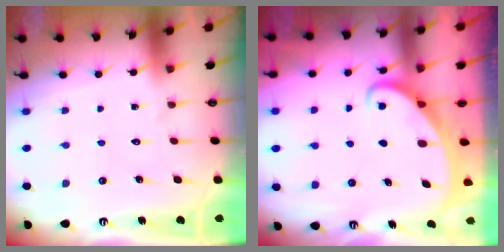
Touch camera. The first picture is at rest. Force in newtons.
{"total": 2.2, "press": 2.2, "slide": 0.4}